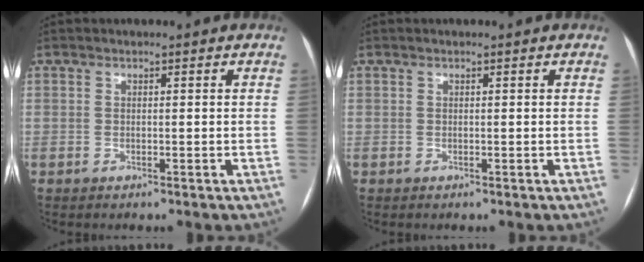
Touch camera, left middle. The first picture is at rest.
{"total": 0.0}